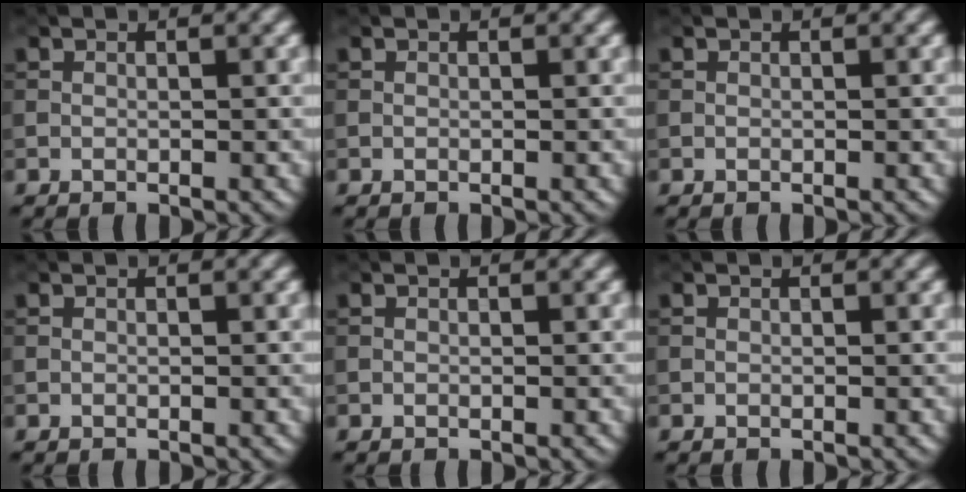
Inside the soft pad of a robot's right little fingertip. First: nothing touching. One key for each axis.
{"total": 0.0}
{"total": 0.0}
{"total": 0.0}
{"total": 0.0}
{"total": 0.0}